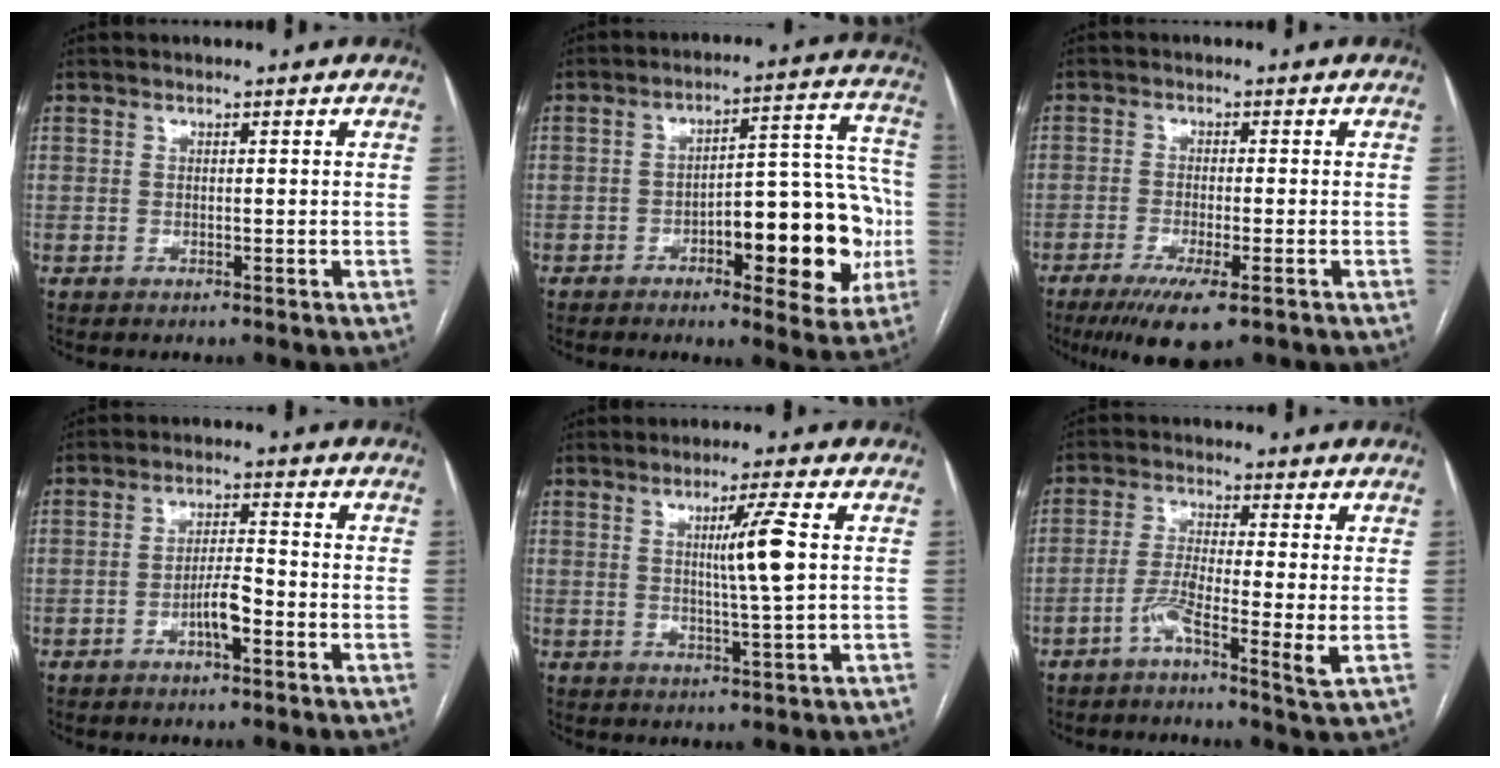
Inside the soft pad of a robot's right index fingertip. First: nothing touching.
{"total": 16.8, "force": [-4.6, 5.6, 15.1], "torque": [-0.184, 0.035, -0.058]}
{"total": 7.7, "force": [-4.7, 1.1, 5.9], "torque": [-0.100, -0.020, -0.073]}
{"total": 4.4, "force": [-2.0, 0.8, 3.8], "torque": [-0.071, 0.006, -0.037]}
{"total": 6.0, "force": [1.1, -1.0, 5.8], "torque": [-0.101, -0.004, 0.020]}
{"total": 6.1, "force": [-2.3, -0.1, 5.7], "torque": [-0.111, 0.000, -0.044]}